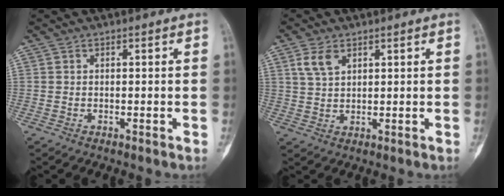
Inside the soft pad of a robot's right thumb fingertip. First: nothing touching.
{"total": 4.3, "force": [2.2, 2.5, 2.7], "torque": [-0.050, -0.004, 0.050]}